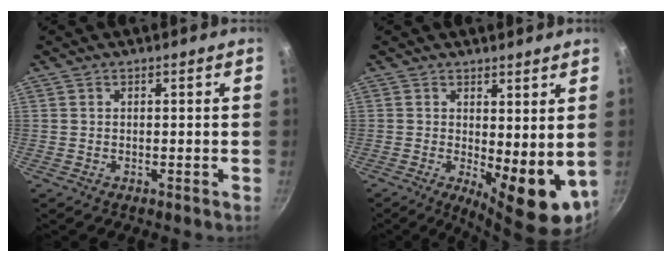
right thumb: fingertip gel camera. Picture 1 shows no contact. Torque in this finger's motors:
{"motor_torque": [-0.49, 0.90, 1.22, 0.33, 0.14]}